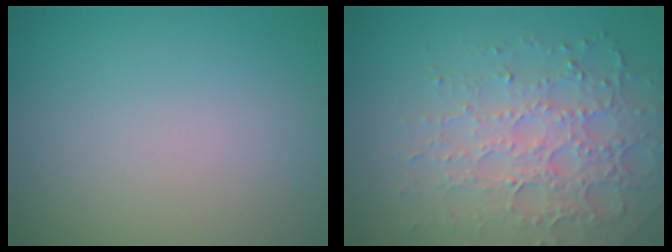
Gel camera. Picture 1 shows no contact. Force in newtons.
{"total": 4.9, "press": 4.3, "slide": 2.4}